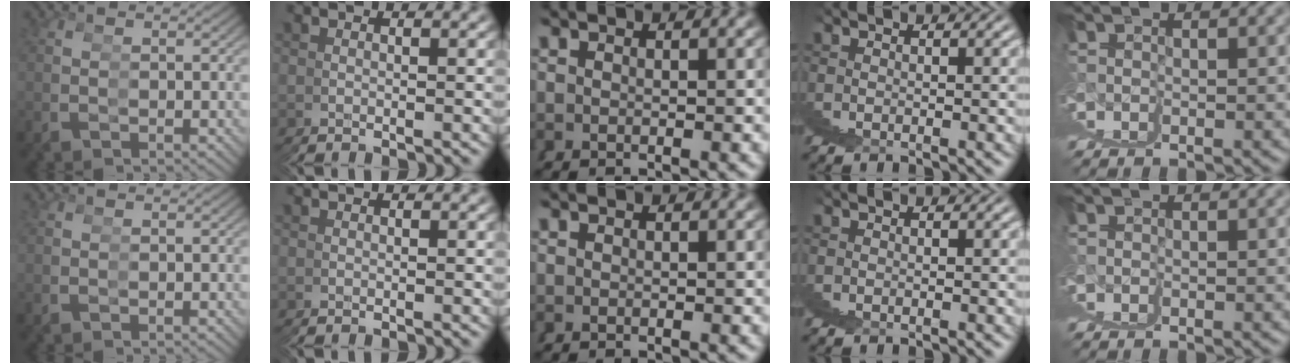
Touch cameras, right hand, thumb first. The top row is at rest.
{}